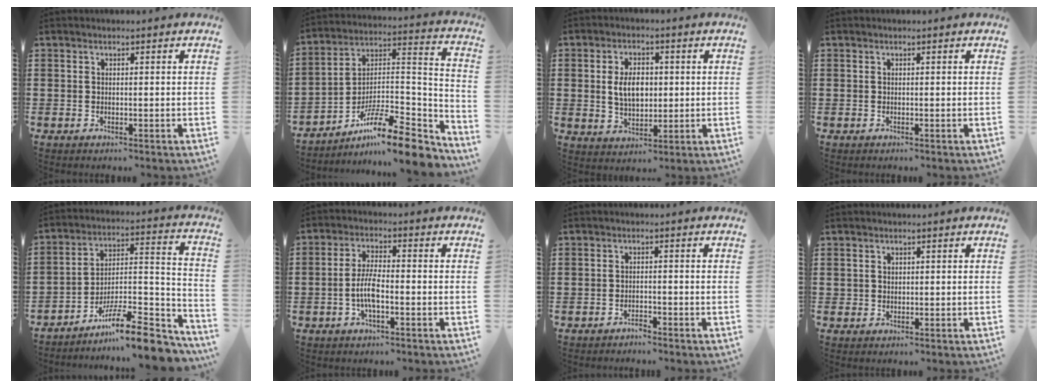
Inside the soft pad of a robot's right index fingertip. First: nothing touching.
{"total": 13.1, "force": [-9.9, 2.2, 8.2], "torque": [-0.133, 0.017, -0.183]}
{"total": 5.7, "force": [0.4, 3.5, 4.5], "torque": [-0.084, 0.003, 0.000]}
{"total": 0.0}
{"total": 12.3, "force": [-9.5, 1.9, 7.6], "torque": [-0.110, 0.027, -0.172]}
{"total": 5.1, "force": [-1.5, 1.5, 4.7], "torque": [-0.110, -0.004, -0.035]}
{"total": 1.5, "force": [-1.5, 0.0, 0.2], "torque": [-0.010, -0.001, -0.029]}
{"total": 1.0, "force": [0.6, 0.8, 0.1], "torque": [-0.005, 0.002, 0.011]}